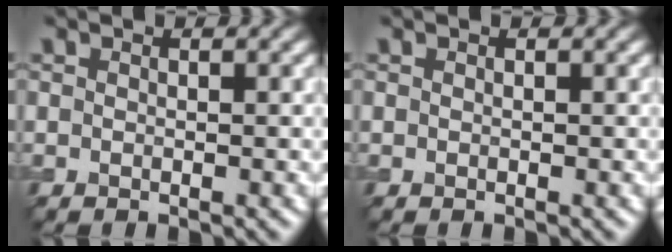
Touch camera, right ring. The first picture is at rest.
{"total": 0.0}